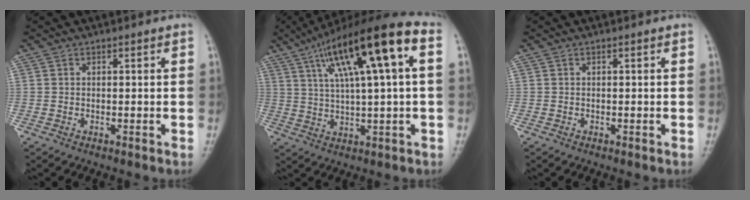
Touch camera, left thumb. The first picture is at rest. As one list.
[{"total": 18.8, "force": [6.2, 3.9, 17.3], "torque": [-0.285, 0.023, 0.100]}, {"total": 0.0}]